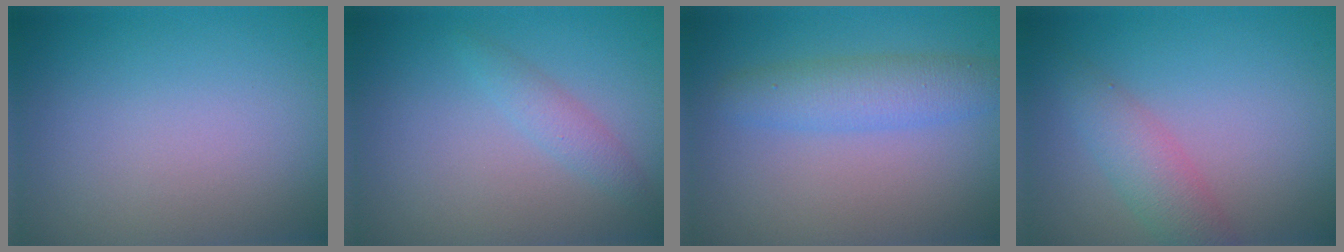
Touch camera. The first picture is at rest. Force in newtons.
{"total": 1.5, "press": 1.5, "slide": 0.0}
{"total": 3.3, "press": 3.3, "slide": 0.1}
{"total": 3.0, "press": 3.0, "slide": 0.1}